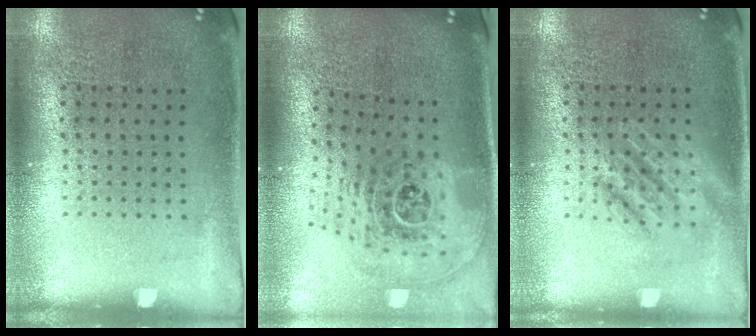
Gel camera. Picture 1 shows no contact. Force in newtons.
{"total": 2.7, "press": 1.8, "slide": 2.0}
{"total": 1.3, "press": 1.3, "slide": 0.1}